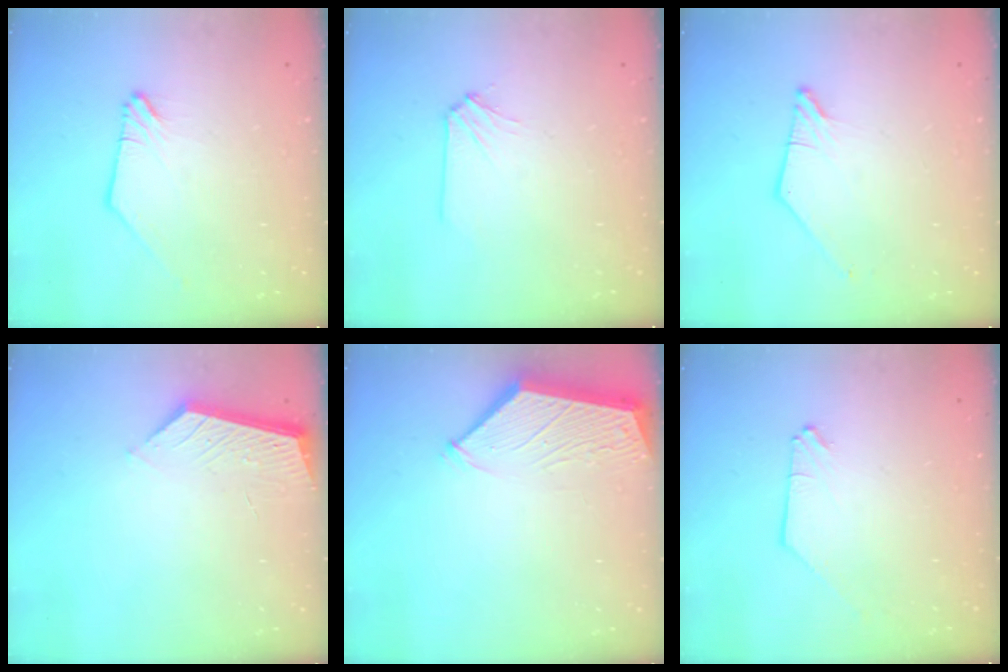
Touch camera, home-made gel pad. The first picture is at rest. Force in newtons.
{"total": 2.1, "press": 2.1, "slide": 0.4}
{"total": 1.8, "press": 1.7, "slide": 0.3}
{"total": 4.1, "press": 4.1, "slide": 0.2}
{"total": 3.8, "press": 3.7, "slide": 0.6}
{"total": 0.0}